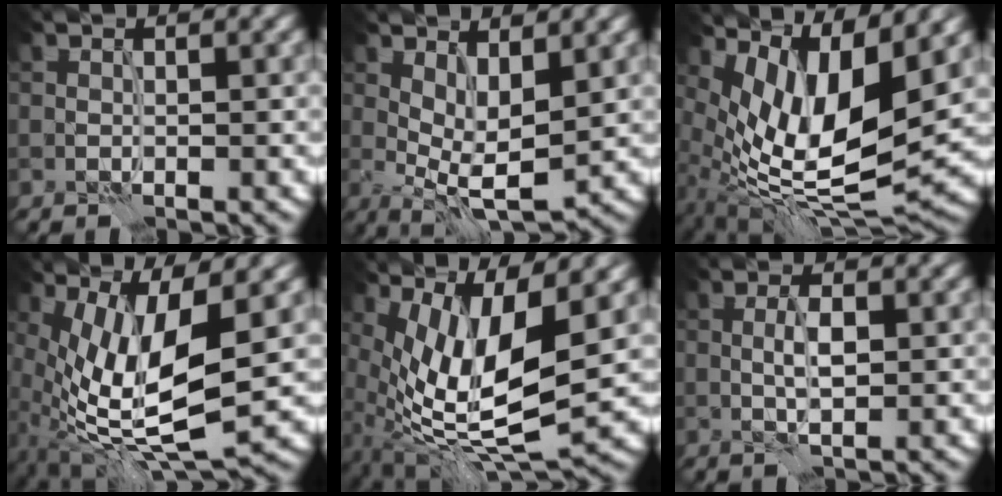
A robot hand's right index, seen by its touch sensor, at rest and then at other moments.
{"total": 5.6, "force": [0.5, 2.2, 5.1], "torque": [-0.089, -0.006, 0.011]}
{"total": 11.0, "force": [2.7, 4.3, 9.7], "torque": [-0.195, -0.014, 0.055]}
{"total": 11.5, "force": [-0.4, 3.8, 10.8], "torque": [-0.210, -0.019, -0.001]}
{"total": 11.2, "force": [0.8, 3.4, 10.7], "torque": [-0.211, -0.017, 0.024]}
{"total": 2.3, "force": [-0.1, 0.7, 2.2], "torque": [-0.045, 0.000, 0.000]}